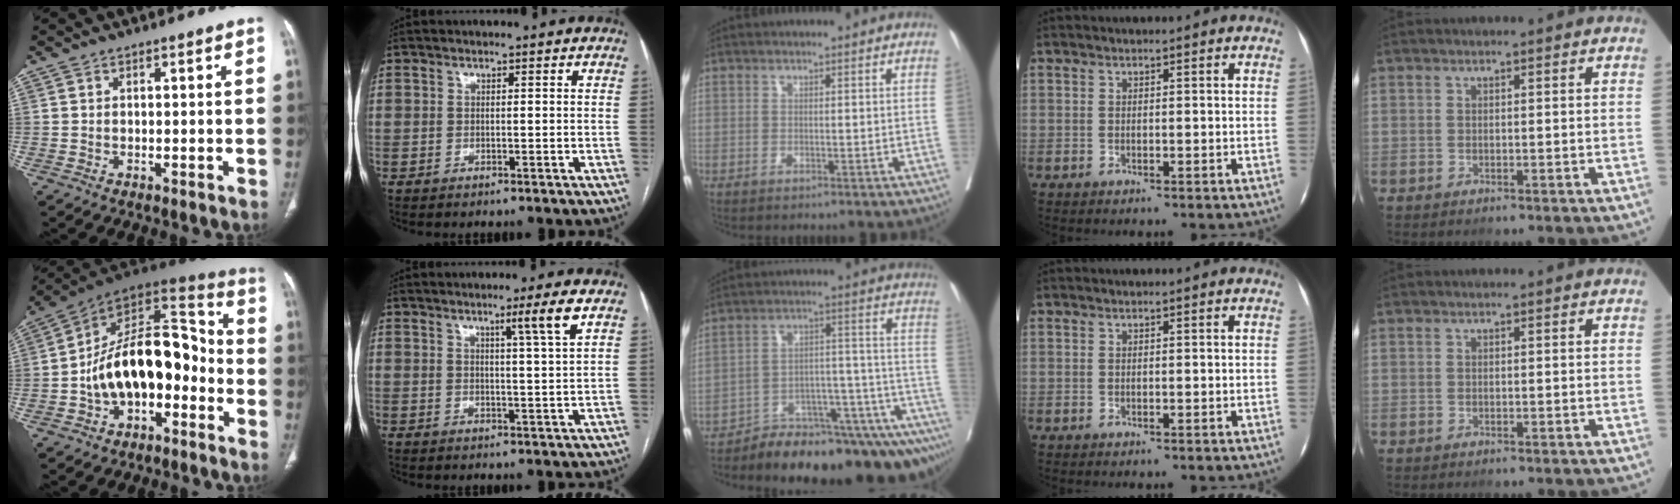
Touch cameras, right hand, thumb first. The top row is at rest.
{"thumb": {"total": 20.0, "force": [-4.7, 11.9, 15.3], "torque": [-0.217, 0.076, -0.077]}, "index": {"total": 4.4, "force": [2.4, -1.4, 3.4], "torque": [-0.055, -0.011, 0.043]}, "middle": {"total": 21.6, "force": [-18.8, 4.1, 10.0], "torque": [-0.063, 0.040, -0.265]}}